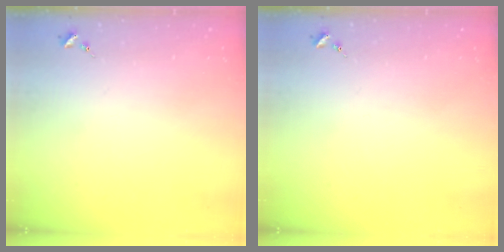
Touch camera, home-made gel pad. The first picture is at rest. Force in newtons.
{"total": 0.0}